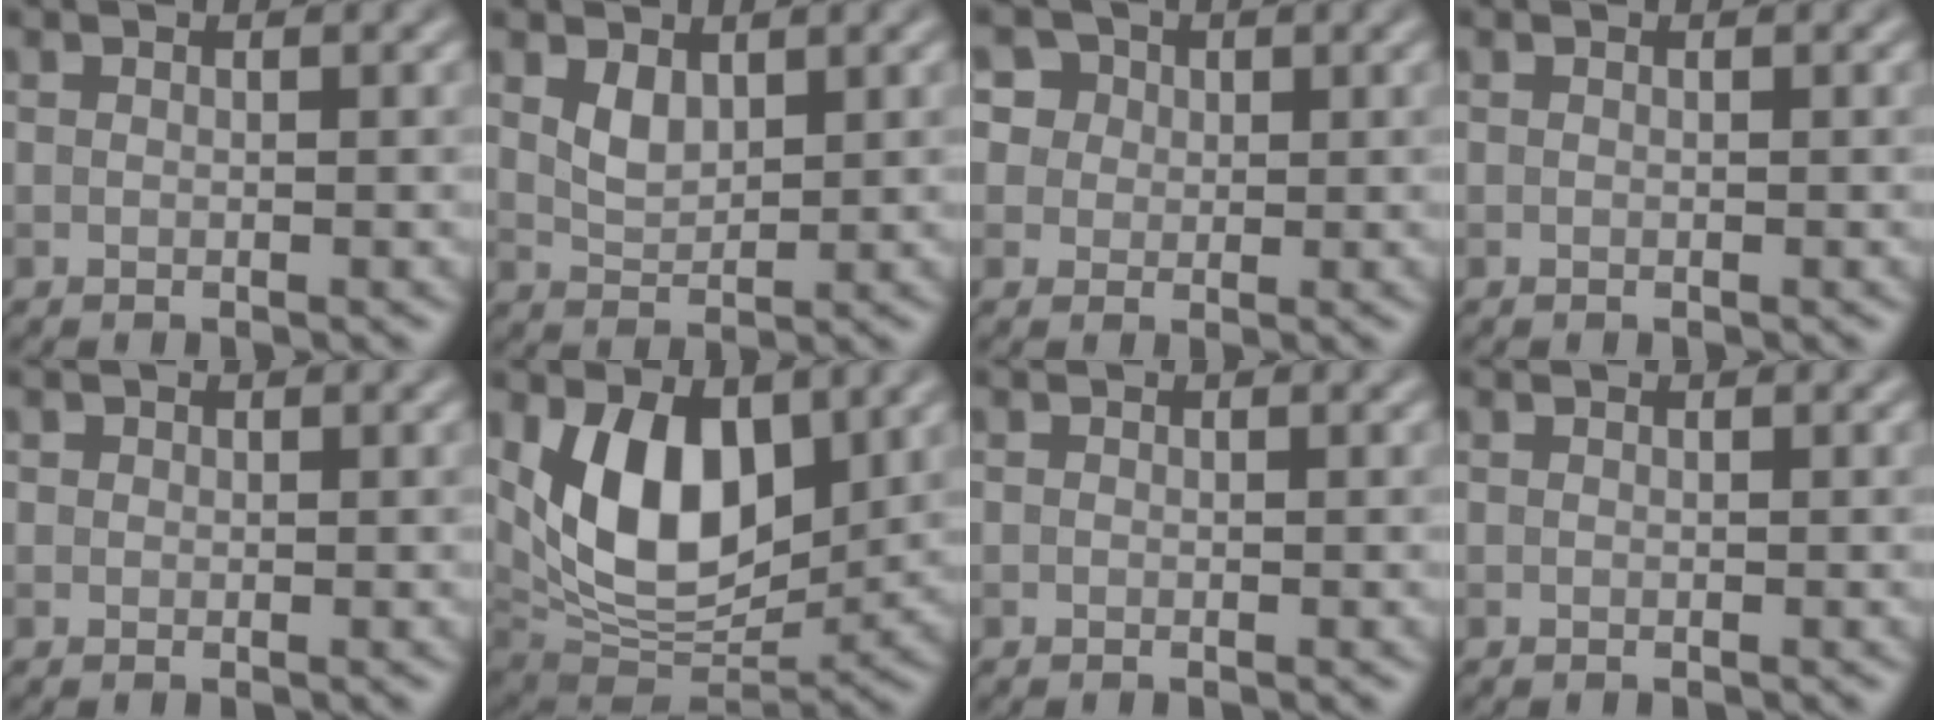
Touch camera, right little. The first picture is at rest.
{"total": 2.1, "force": [1.1, 1.2, 1.3], "torque": [-0.031, -0.005, 0.028]}
{"total": 5.4, "force": [2.7, 4.3, 1.9], "torque": [-0.029, 0.014, 0.032]}
{"total": 0.0}
{"total": 0.5, "force": [0.2, 0.5, 0.0], "torque": [0.004, -0.003, 0.001]}
{"total": 9.6, "force": [2.5, 5.7, 7.3], "torque": [-0.132, -0.022, 0.044]}
{"total": 0.0}
{"total": 0.0}